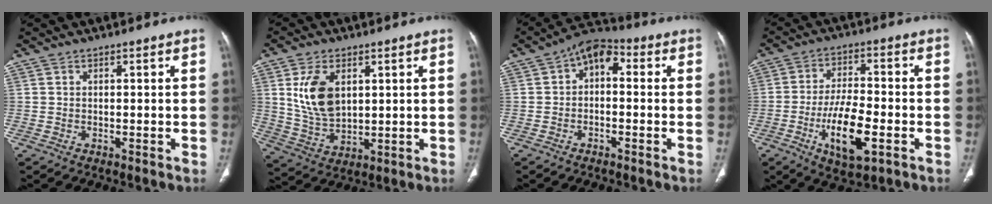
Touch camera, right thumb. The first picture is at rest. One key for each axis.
{"total": 10.8, "fx": 3.1, "fy": 6.6, "fz": 8.0, "tx": -0.141, "ty": -0.015, "tz": 0.071}
{"total": 6.6, "fx": 0.5, "fy": 4.1, "fz": 5.1, "tx": -0.058, "ty": 0.028, "tz": -0.010}
{"total": 12.4, "fx": -4.3, "fy": 4.9, "fz": 10.6, "tx": -0.187, "ty": 0.011, "tz": -0.072}